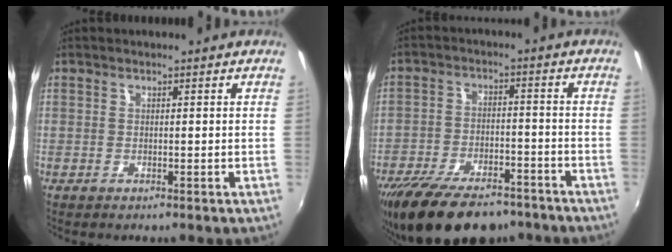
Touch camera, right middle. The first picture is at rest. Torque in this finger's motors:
{"motor_torque": [1.11, -1.03, 0.40, 0.21]}